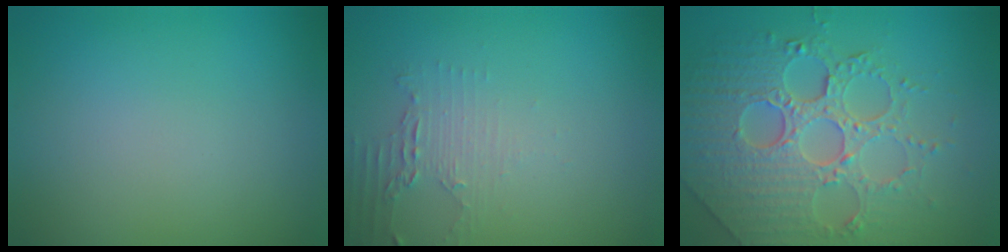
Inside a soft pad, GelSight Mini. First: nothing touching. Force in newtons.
{"total": 2.2, "press": 1.6, "slide": 1.5}
{"total": 8.1, "press": 6.0, "slide": 5.5}